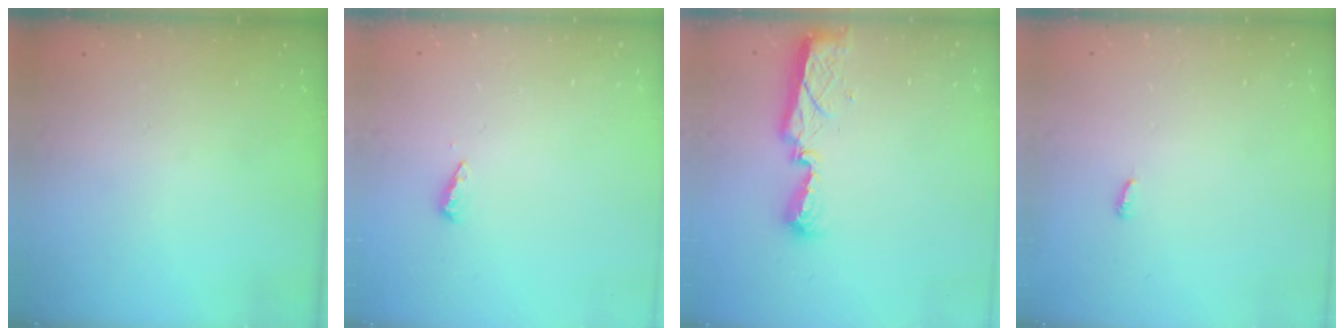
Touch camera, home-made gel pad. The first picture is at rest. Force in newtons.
{"total": 3.6, "press": 3.6, "slide": 0.4}
{"total": 8.2, "press": 8.2, "slide": 0.4}
{"total": 2.6, "press": 2.6, "slide": 0.2}